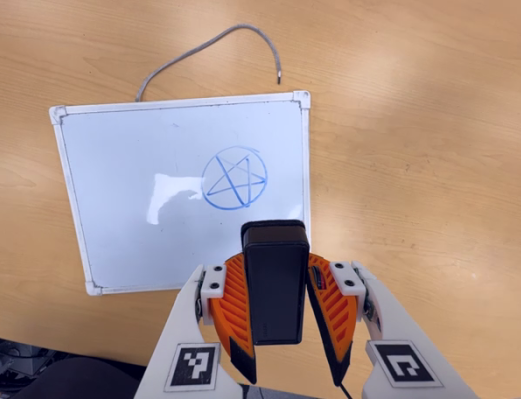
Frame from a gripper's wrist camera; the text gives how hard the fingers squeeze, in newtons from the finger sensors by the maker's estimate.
{"total": 7.8, "left": 7.0, "right": 8.7}